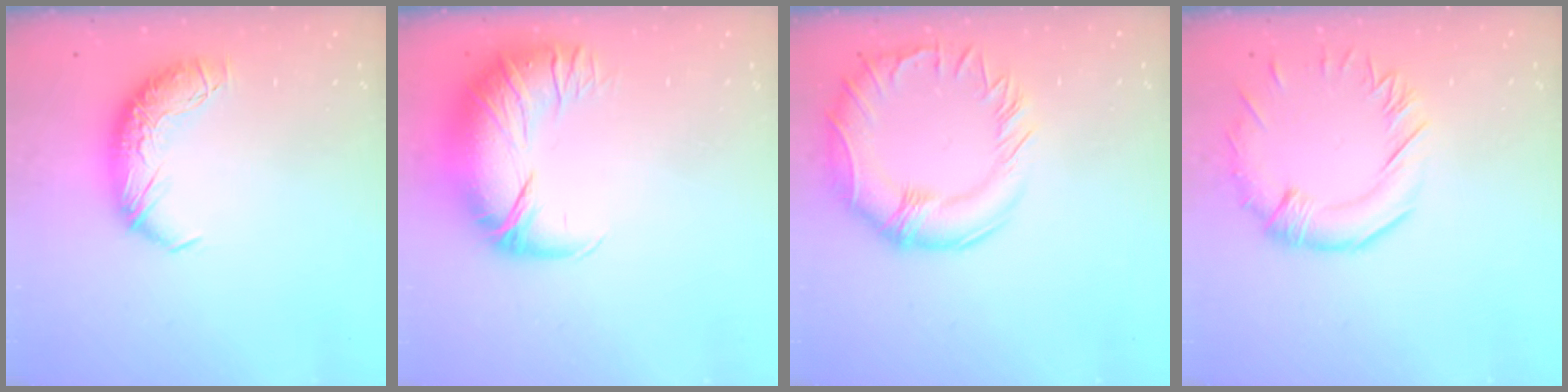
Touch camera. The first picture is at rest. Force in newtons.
{"total": 2.9, "press": 0.7, "slide": 2.9}
{"total": 7.3, "press": 6.9, "slide": 2.5}
{"total": 2.0, "press": 1.8, "slide": 1.0}